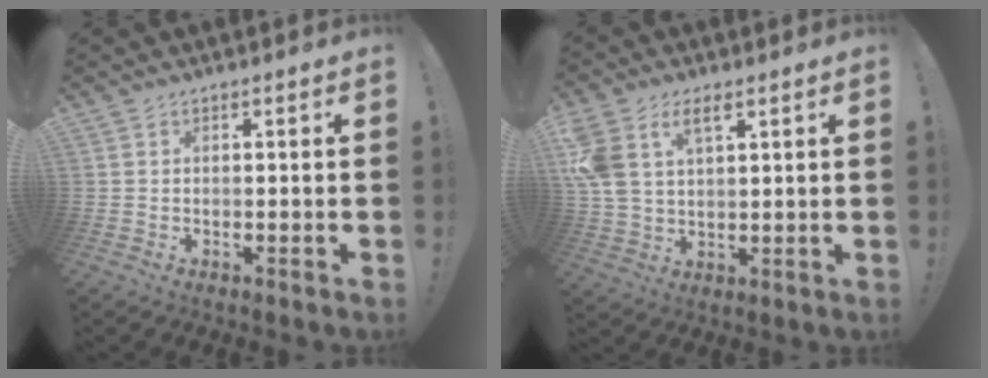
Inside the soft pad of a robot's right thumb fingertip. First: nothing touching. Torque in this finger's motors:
{"motor_torque": [0.83, 0.87, 0.81, 0.00, 0.14]}